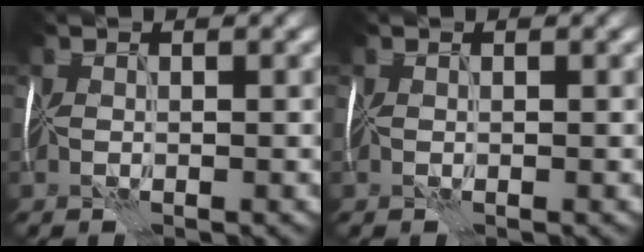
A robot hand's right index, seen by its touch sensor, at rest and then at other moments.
{"total": 0.0}